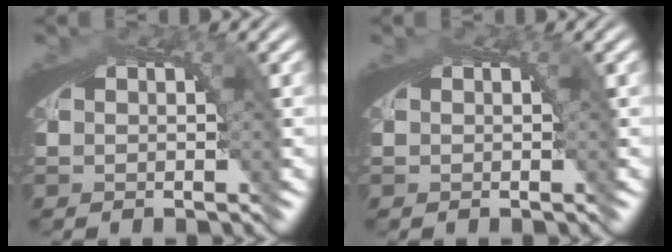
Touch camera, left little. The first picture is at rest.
{"total": 0.0}